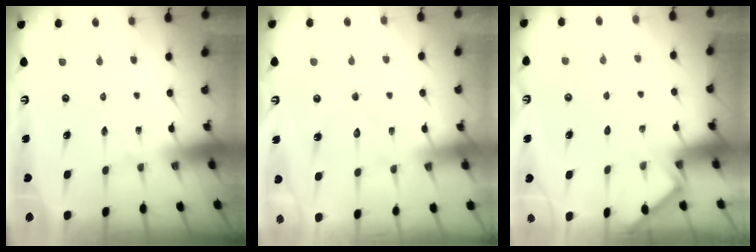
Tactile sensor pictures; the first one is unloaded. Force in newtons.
{"total": 6.3, "press": 6.3, "slide": 0.6}
{"total": 4.3, "press": 4.3, "slide": 0.4}